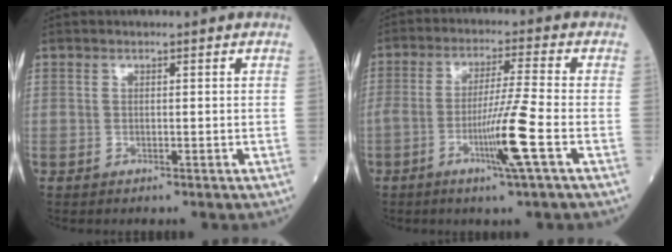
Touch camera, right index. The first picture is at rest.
{"total": 8.5, "force": [-3.2, -1.5, 7.8], "torque": [-0.150, -0.011, -0.061]}